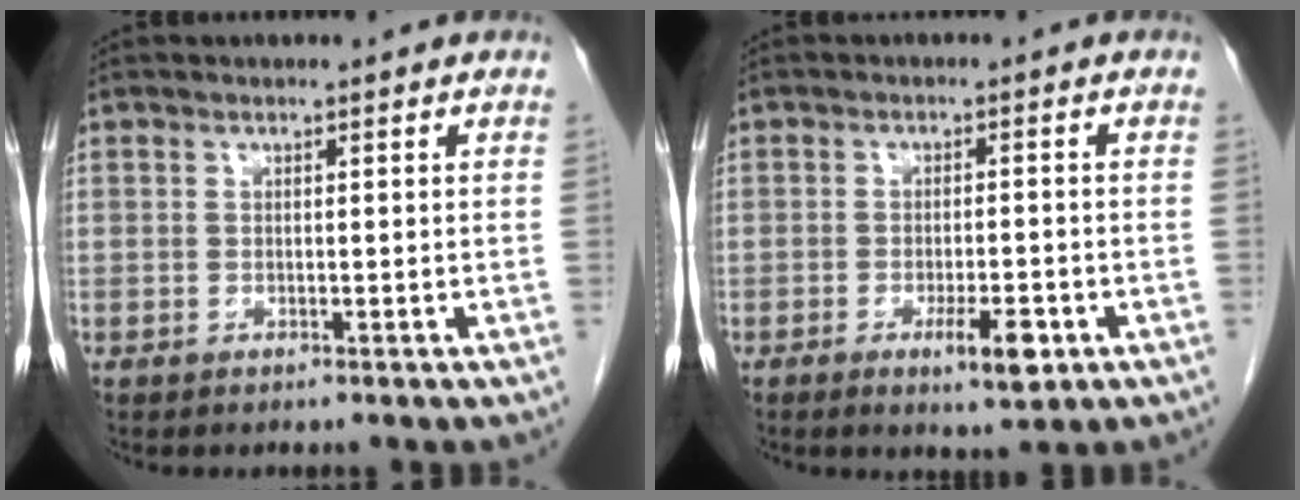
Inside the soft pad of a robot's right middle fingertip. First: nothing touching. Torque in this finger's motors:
{"motor_torque": [1.34, -0.80, 0.54, 0.13]}